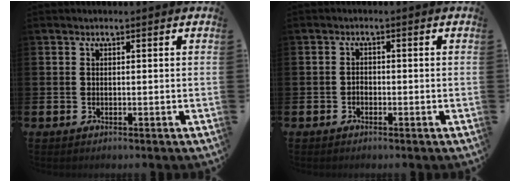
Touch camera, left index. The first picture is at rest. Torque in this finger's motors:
{"motor_torque": [-0.14, 0.14, -0.06, -0.01]}